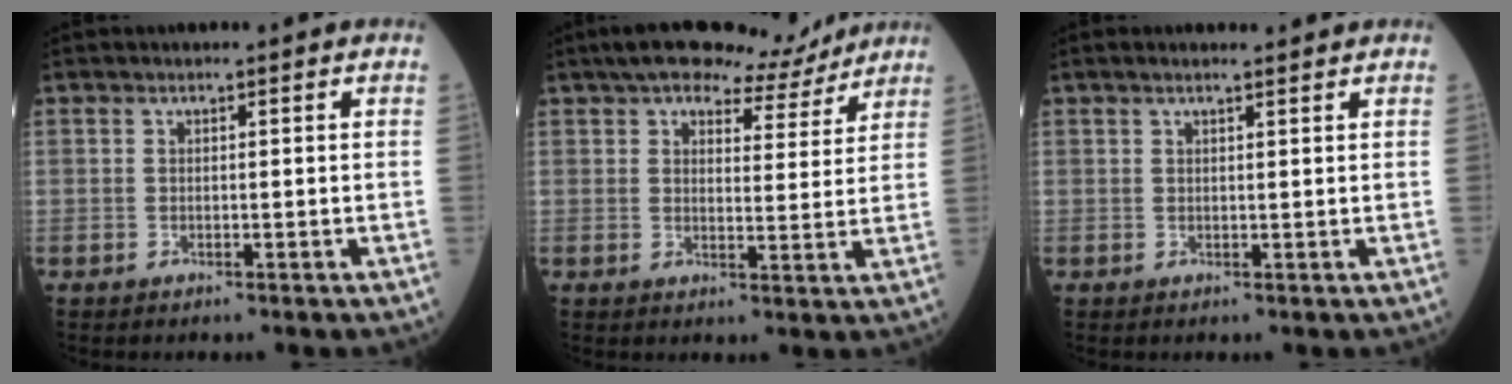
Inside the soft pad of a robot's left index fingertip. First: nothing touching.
{"total": 10.6, "force": [9.4, 3.0, 3.9], "torque": [-0.052, 0.011, 0.121]}
{"total": 2.7, "force": [2.3, 0.1, 1.3], "torque": [-0.020, 0.017, 0.035]}